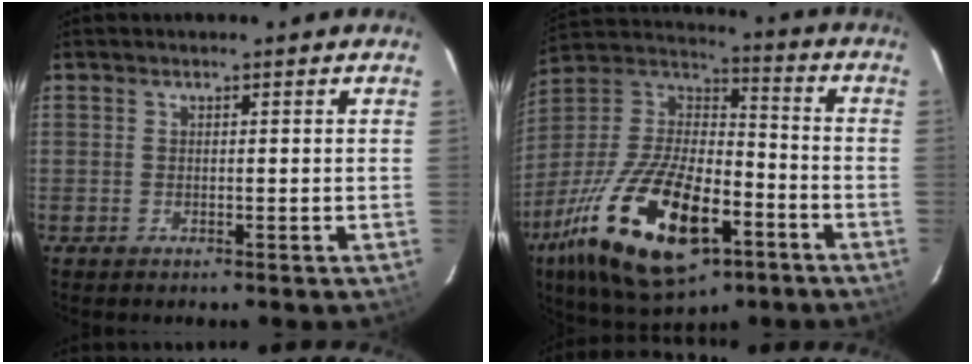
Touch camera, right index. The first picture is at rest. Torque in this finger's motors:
{"motor_torque": [2.12, -0.02, 1.05, 0.21]}